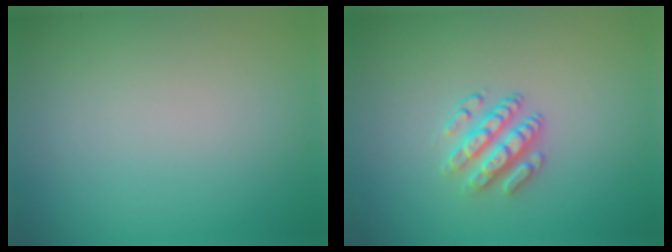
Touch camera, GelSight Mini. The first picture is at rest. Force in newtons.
{"total": 3.0, "press": 2.4, "slide": 1.6}